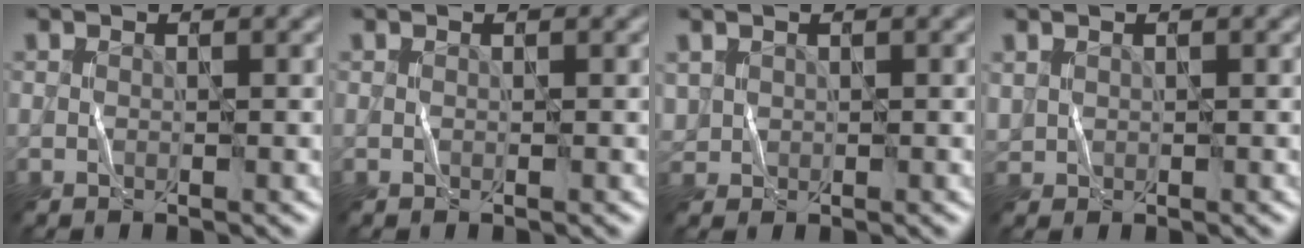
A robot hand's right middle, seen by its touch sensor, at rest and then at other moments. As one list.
[{"total": 0.0}, {"total": 1.1, "force": [0.3, 1.0, 0.2], "torque": [-0.008, 0.000, 0.010]}, {"total": 0.8, "force": [0.3, 0.7, 0.1], "torque": [-0.005, 0.000, 0.011]}]